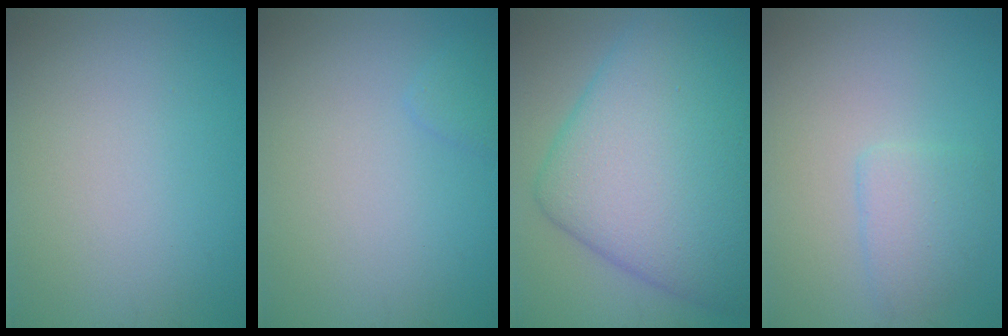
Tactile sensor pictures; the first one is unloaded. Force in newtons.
{"total": 0.9, "press": 0.9, "slide": 0.1}
{"total": 14.0, "press": 14.0, "slide": 0.3}
{"total": 2.4, "press": 2.4, "slide": 0.2}